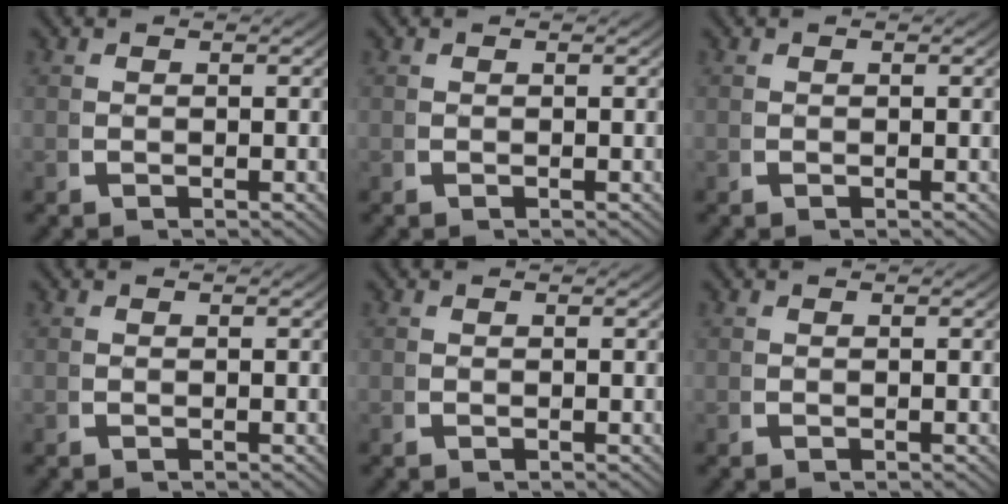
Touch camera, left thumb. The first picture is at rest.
{"total": 0.0}
{"total": 0.0}
{"total": 0.0}
{"total": 0.0}
{"total": 0.0}